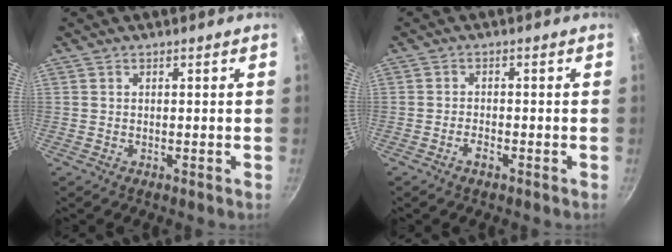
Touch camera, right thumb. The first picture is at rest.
{"total": 1.9, "force": [-1.2, 0.7, 1.2], "torque": [-0.024, 0.011, -0.026]}